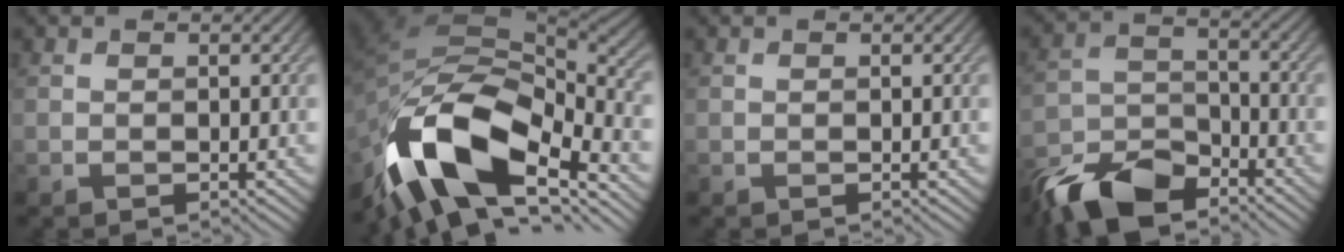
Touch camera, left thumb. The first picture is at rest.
{"total": 16.8, "force": [-8.0, 7.7, 12.5], "torque": [-0.251, -0.023, -0.149]}
{"total": 0.0}
{"total": 11.2, "force": [-8.7, 4.7, 5.3], "torque": [-0.109, -0.007, -0.175]}